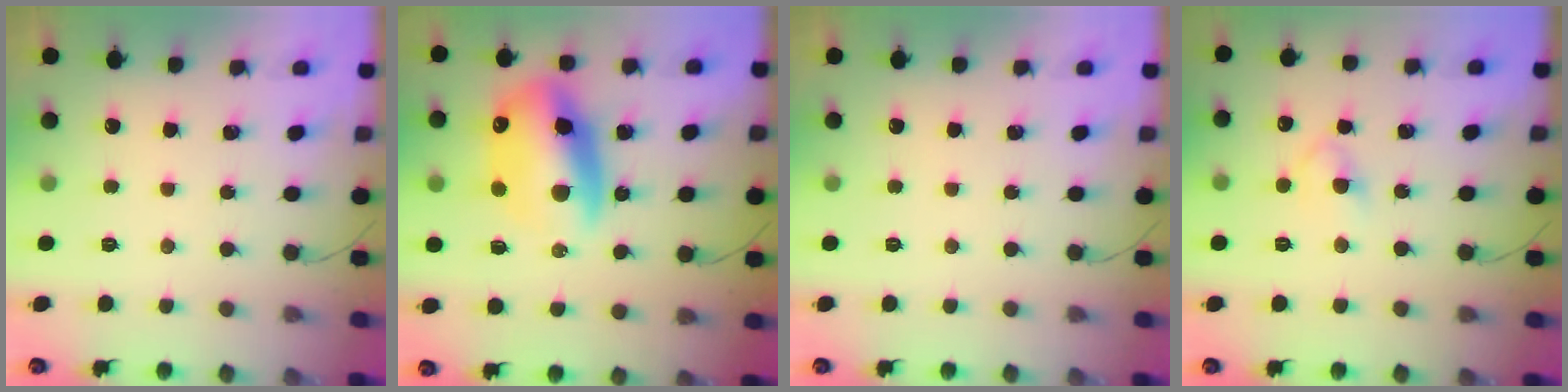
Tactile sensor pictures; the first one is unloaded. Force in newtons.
{"total": 16.4, "press": 15.8, "slide": 4.4}
{"total": 0.0}
{"total": 2.9, "press": 2.6, "slide": 1.3}